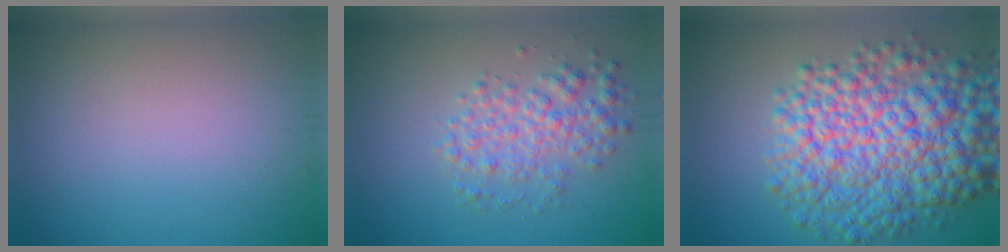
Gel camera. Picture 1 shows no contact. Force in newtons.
{"total": 3.4, "press": 3.4, "slide": 0.0}
{"total": 10.8, "press": 10.8, "slide": 0.3}